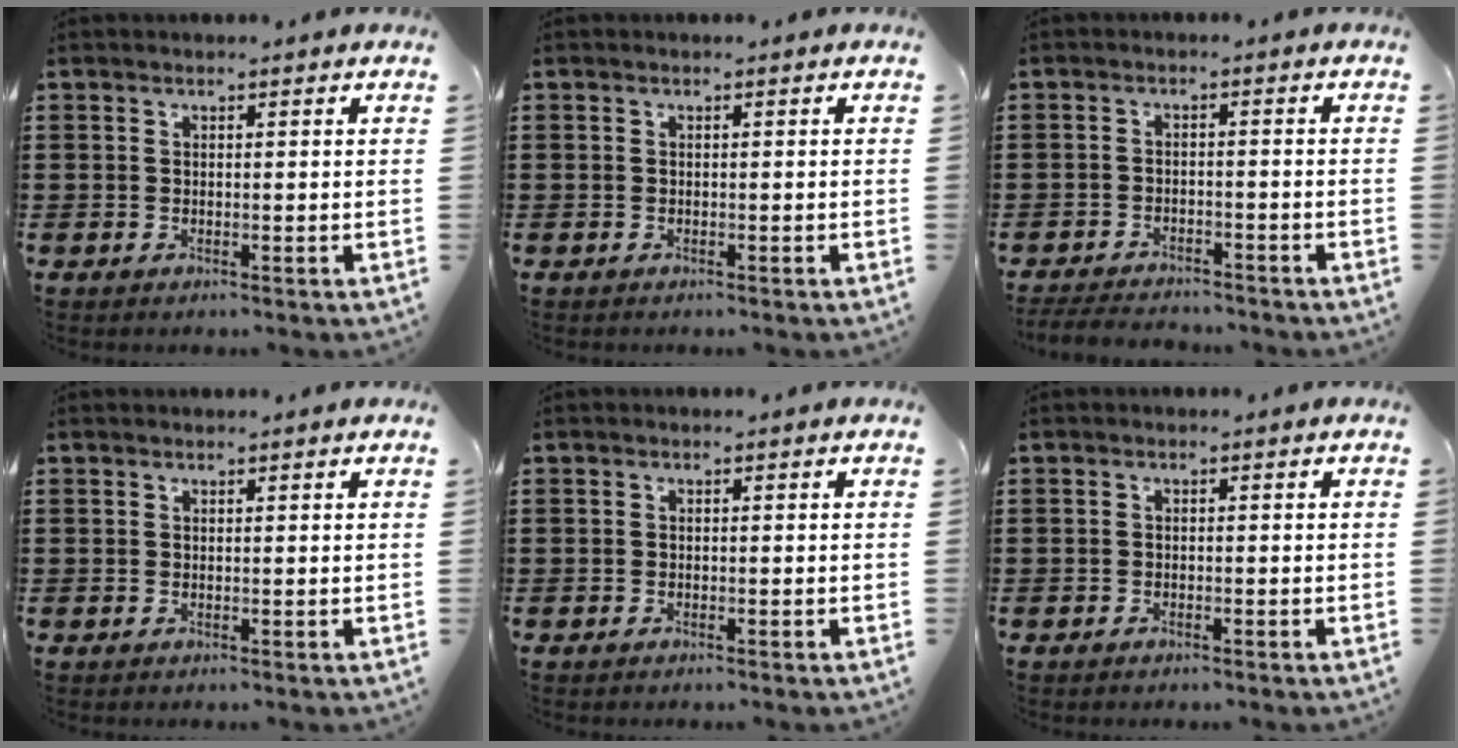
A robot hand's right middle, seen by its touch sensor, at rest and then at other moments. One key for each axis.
{"total": 0.5, "fx": -0.5, "fy": 0.3, "fz": 0.0, "tx": 0.000, "ty": 0.002, "tz": -0.011}
{"total": 3.6, "fx": -3.6, "fy": 0.7, "fz": 0.4, "tx": -0.015, "ty": 0.001, "tz": -0.078}
{"total": 0.0}
{"total": 0.7, "fx": -0.6, "fy": 0.3, "fz": 0.1, "tx": -0.003, "ty": 0.001, "tz": -0.013}
{"total": 1.0, "fx": -0.8, "fy": 0.5, "fz": 0.1, "tx": -0.004, "ty": 0.002, "tz": -0.018}